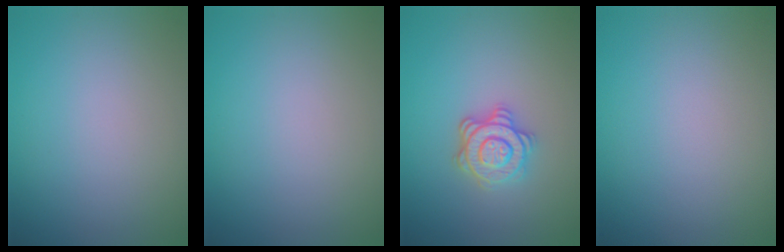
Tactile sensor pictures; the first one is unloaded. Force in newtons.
{"total": 0.0}
{"total": 3.5, "press": 3.0, "slide": 1.9}
{"total": 0.0}